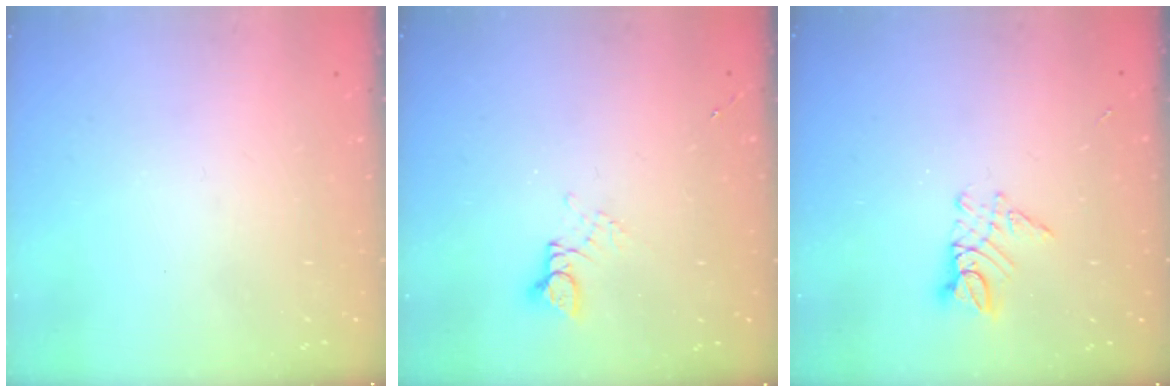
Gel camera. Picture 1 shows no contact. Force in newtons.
{"total": 2.7, "press": 2.6, "slide": 0.2}
{"total": 7.2, "press": 7.2, "slide": 0.6}